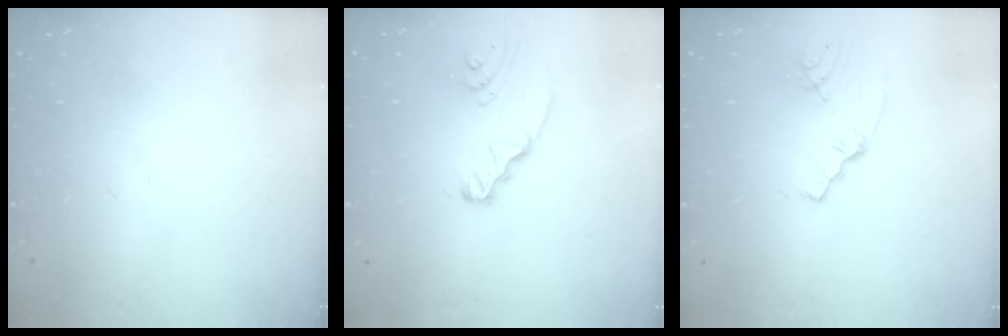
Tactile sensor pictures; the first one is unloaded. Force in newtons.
{"total": 3.0, "press": 3.0, "slide": 0.4}
{"total": 1.9, "press": 1.9, "slide": 0.2}